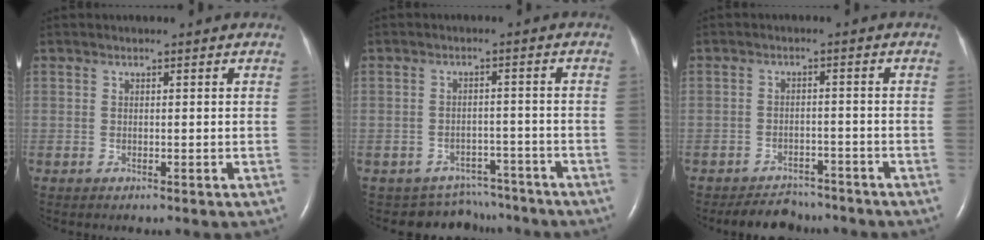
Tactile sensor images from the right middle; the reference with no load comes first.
{"total": 6.9, "force": [-6.2, 2.8, -1.0], "torque": [0.017, 0.024, -0.080]}
{"total": 5.6, "force": [-5.1, 2.1, 0.7], "torque": [-0.011, -0.002, -0.078]}